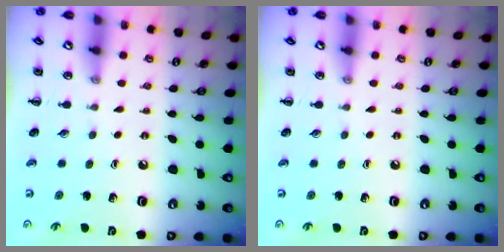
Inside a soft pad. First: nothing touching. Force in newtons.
{"total": 0.0}